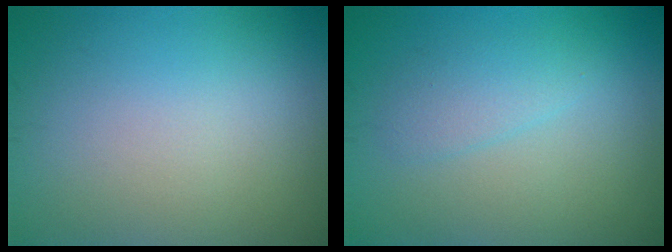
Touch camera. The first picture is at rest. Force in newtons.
{"total": 2.0, "press": 2.0, "slide": 0.1}